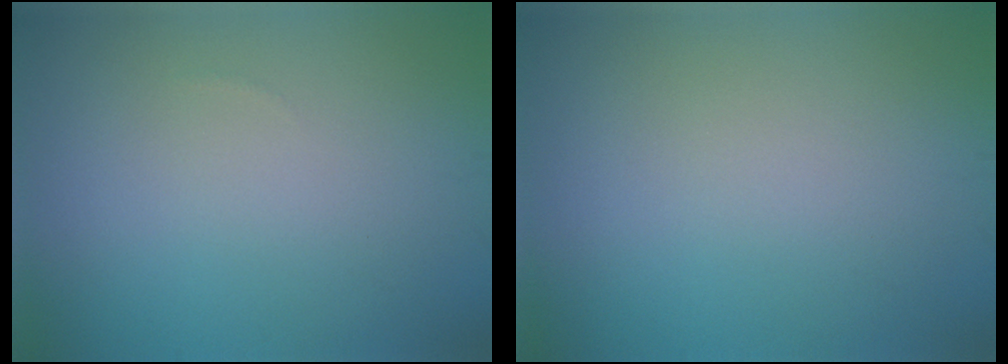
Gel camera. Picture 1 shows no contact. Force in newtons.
{"total": 0.0}